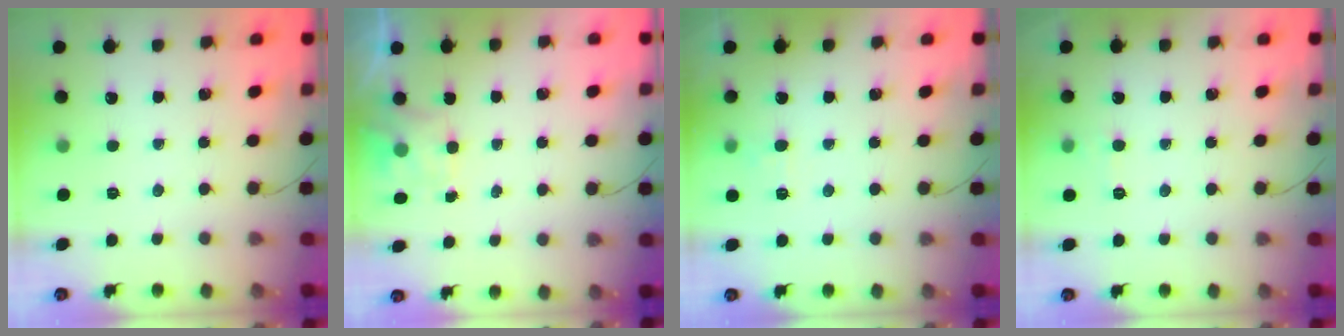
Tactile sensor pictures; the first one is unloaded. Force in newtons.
{"total": 2.0, "press": 1.6, "slide": 1.2}
{"total": 3.5, "press": 3.2, "slide": 1.4}
{"total": 5.6, "press": 5.4, "slide": 1.7}